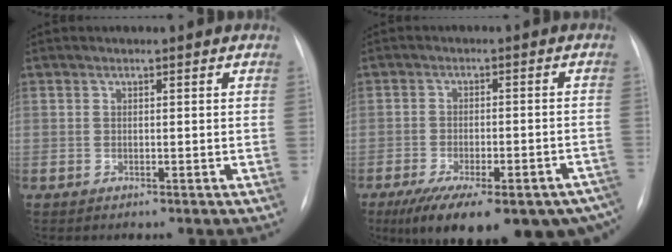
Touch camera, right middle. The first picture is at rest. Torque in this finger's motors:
{"motor_torque": [1.10, -1.04, 0.47, 0.08]}